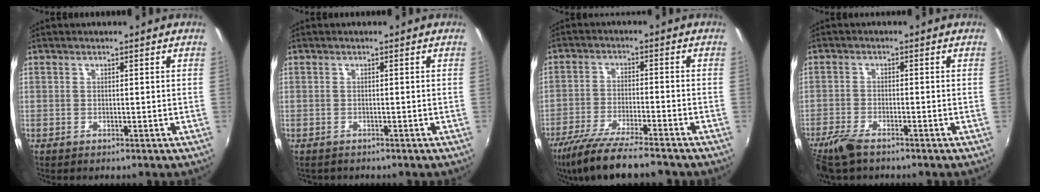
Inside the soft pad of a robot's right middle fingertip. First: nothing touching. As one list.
[{"total": 0.7, "force": [-0.6, 0.3, 0.1], "torque": [-0.006, 0.000, -0.007]}, {"total": 13.7, "force": [-11.6, 1.2, 7.2], "torque": [-0.156, -0.034, -0.199]}, {"total": 6.0, "force": [-4.5, 1.8, 3.5], "torque": [-0.096, -0.015, -0.092]}]